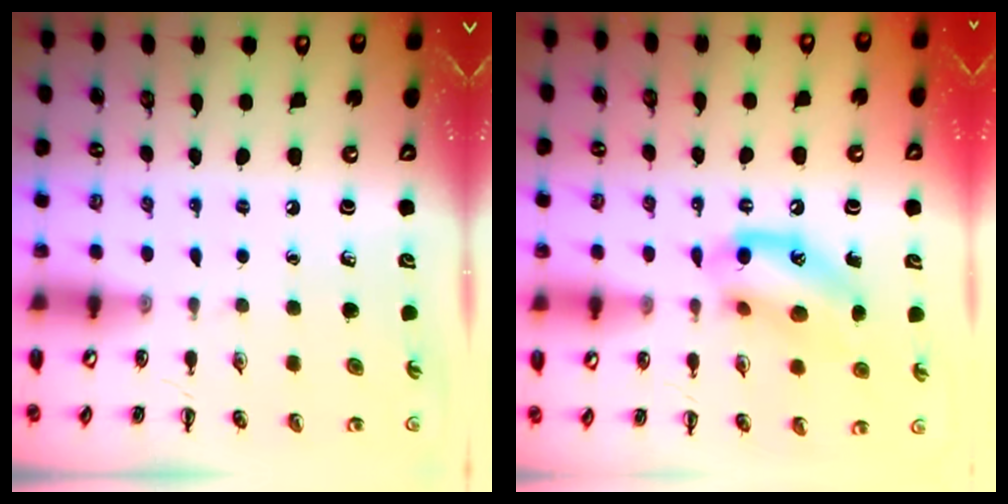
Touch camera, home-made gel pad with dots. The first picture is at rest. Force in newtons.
{"total": 13.9, "press": 13.6, "slide": 3.0}